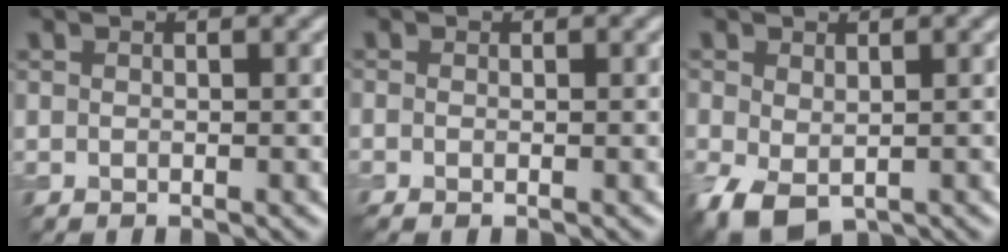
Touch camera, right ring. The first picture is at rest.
{"total": 0.8, "force": [-0.3, 0.3, 0.7], "torque": [-0.015, -0.007, -0.006]}
{"total": 3.8, "force": [-1.1, 2.5, 2.6], "torque": [-0.066, -0.014, -0.018]}